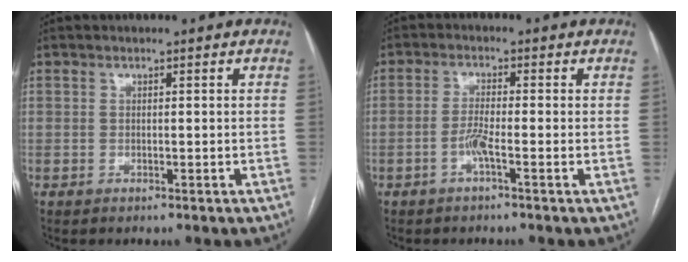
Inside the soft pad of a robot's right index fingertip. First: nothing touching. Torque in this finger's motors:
{"motor_torque": [-0.01, 0.10, -0.05, 0.00]}